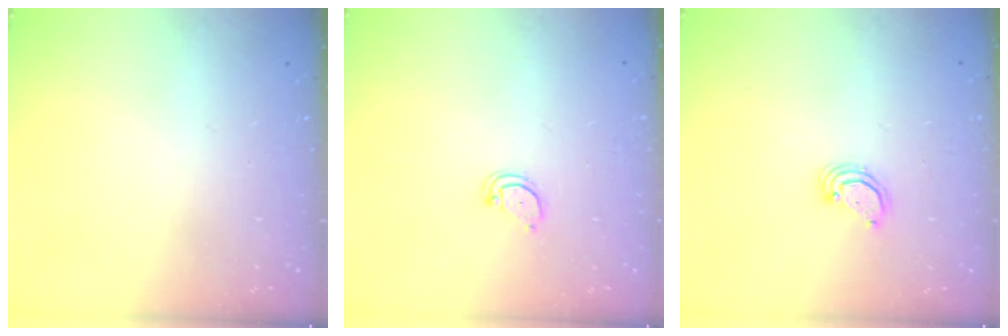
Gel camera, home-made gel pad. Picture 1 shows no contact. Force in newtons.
{"total": 3.0, "press": 3.0, "slide": 0.3}
{"total": 3.1, "press": 3.1, "slide": 0.2}